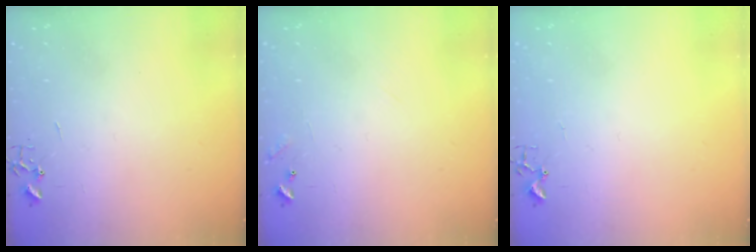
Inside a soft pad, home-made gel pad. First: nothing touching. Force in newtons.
{"total": 6.9, "press": 6.9, "slide": 0.4}
{"total": 3.0, "press": 2.9, "slide": 0.4}